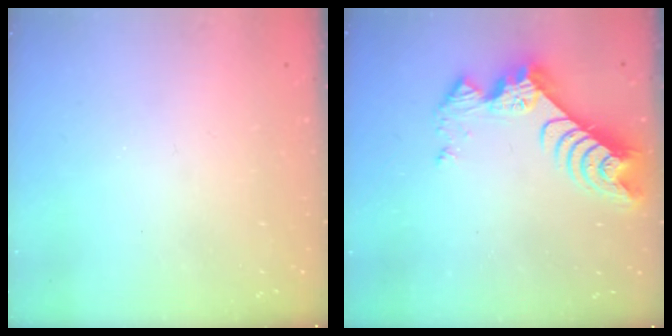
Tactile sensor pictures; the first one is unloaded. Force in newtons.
{"total": 9.5, "press": 9.5, "slide": 0.8}